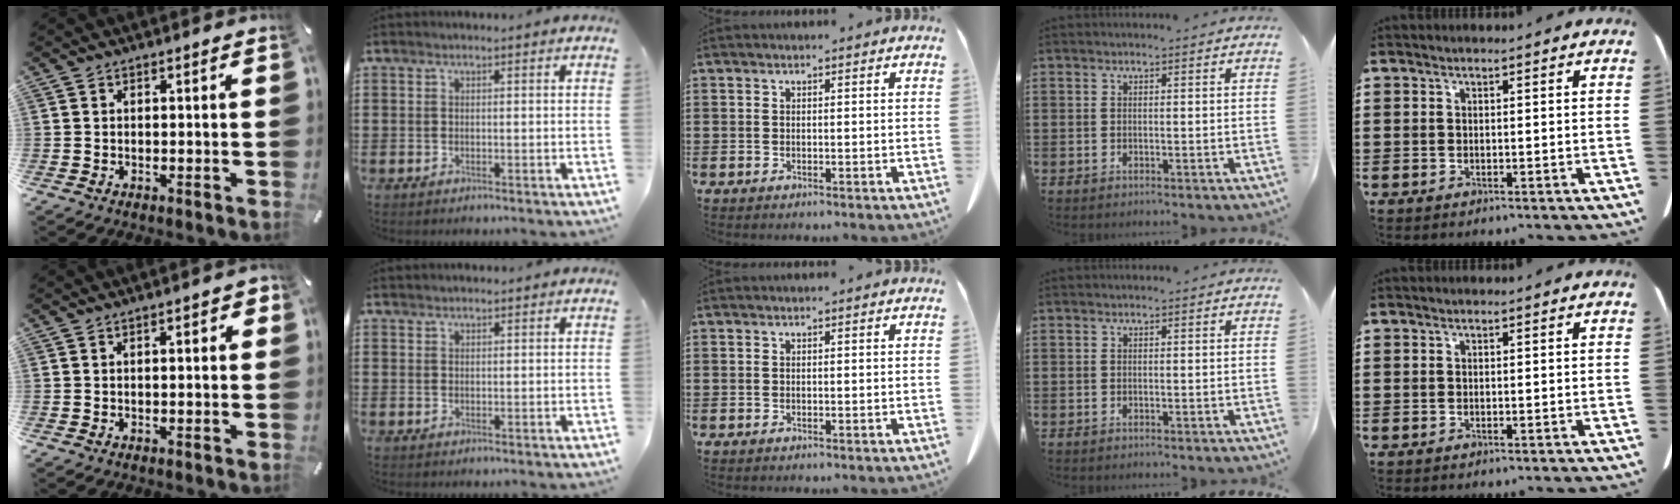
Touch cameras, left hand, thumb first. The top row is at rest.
{"thumb": {"total": 2.3, "force": [0.2, 0.8, 2.1], "torque": [-0.031, 0.003, 0.001]}, "index": {"total": 0.9, "force": [0.8, 0.1, 0.0], "torque": [-0.002, -0.001, 0.018]}}